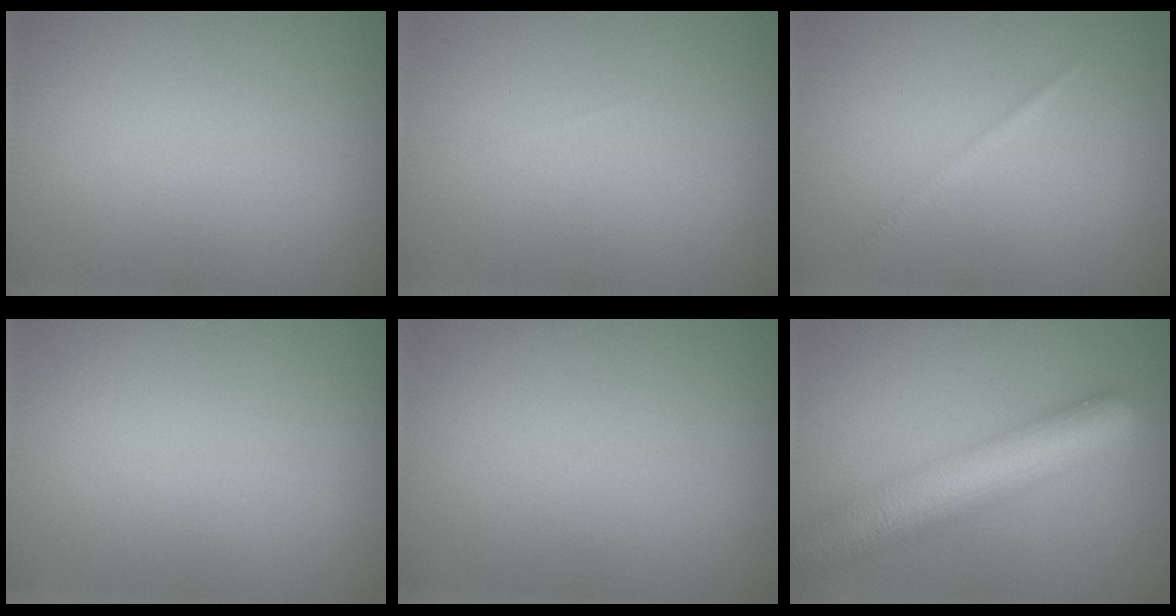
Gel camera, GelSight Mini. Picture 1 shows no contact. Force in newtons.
{"total": 0.0}
{"total": 0.7, "press": 0.7, "slide": 0.1}
{"total": 0.0}
{"total": 0.0}
{"total": 9.0, "press": 9.0, "slide": 0.3}